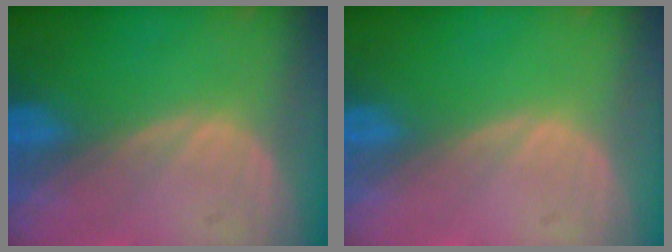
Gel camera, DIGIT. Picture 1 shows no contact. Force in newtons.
{"total": 0.0}